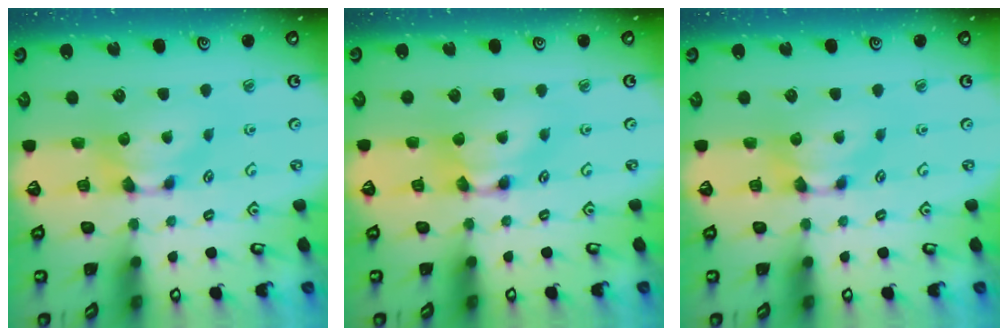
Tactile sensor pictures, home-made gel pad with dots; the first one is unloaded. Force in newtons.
{"total": 2.1, "press": 2.1, "slide": 0.0}
{"total": 0.0}